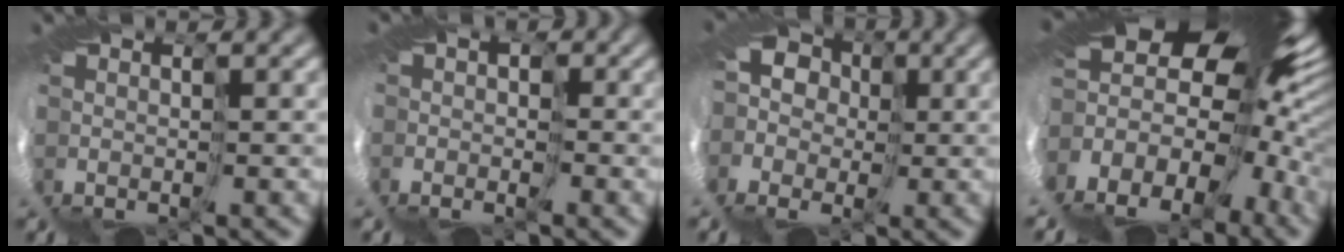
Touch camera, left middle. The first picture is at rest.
{"total": 3.7, "force": [-0.6, 3.3, 1.7], "torque": [-0.024, 0.005, -0.023]}
{"total": 8.4, "force": [-2.2, 7.8, 2.2], "torque": [-0.068, -0.004, -0.063]}
{"total": 15.2, "force": [0.3, 9.0, 12.2], "torque": [-0.163, 0.001, -0.004]}